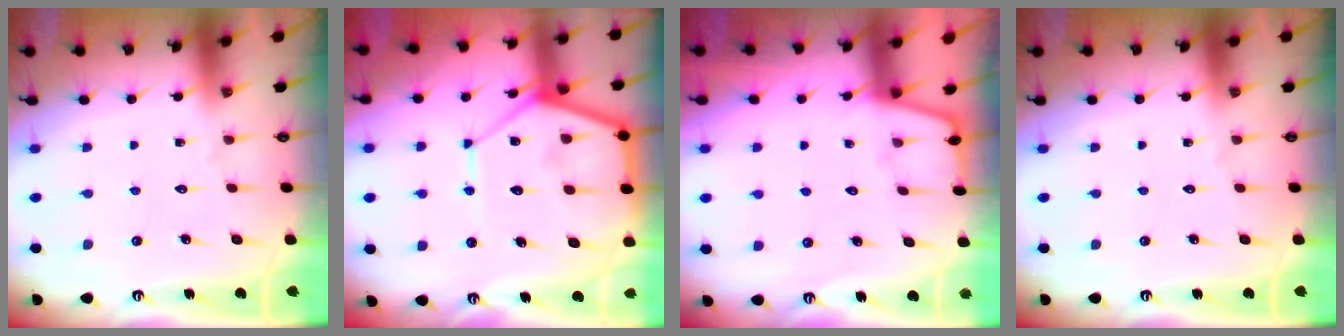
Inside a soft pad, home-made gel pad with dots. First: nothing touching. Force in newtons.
{"total": 15.2, "press": 15.2, "slide": 1.5}
{"total": 2.3, "press": 2.3, "slide": 0.4}
{"total": 0.0}